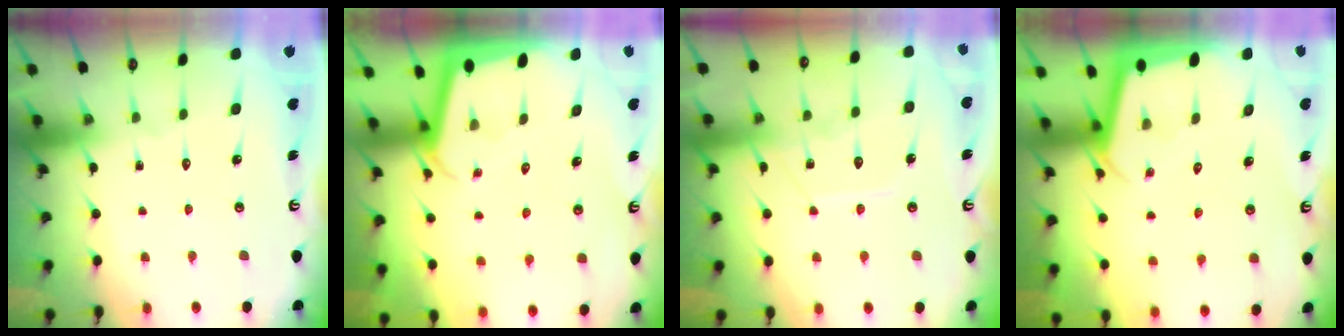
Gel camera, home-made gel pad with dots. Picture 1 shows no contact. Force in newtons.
{"total": 2.1, "press": 2.1, "slide": 0.1}
{"total": 9.6, "press": 9.5, "slide": 0.9}
{"total": 2.5, "press": 2.5, "slide": 0.1}